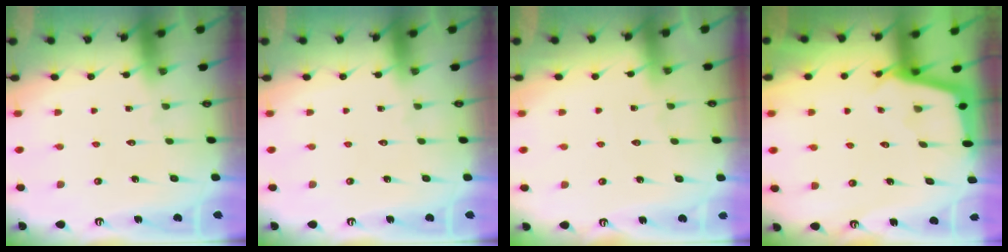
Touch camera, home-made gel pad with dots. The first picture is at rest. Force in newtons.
{"total": 0.0}
{"total": 2.2, "press": 2.2, "slide": 0.2}
{"total": 2.9, "press": 2.9, "slide": 0.3}